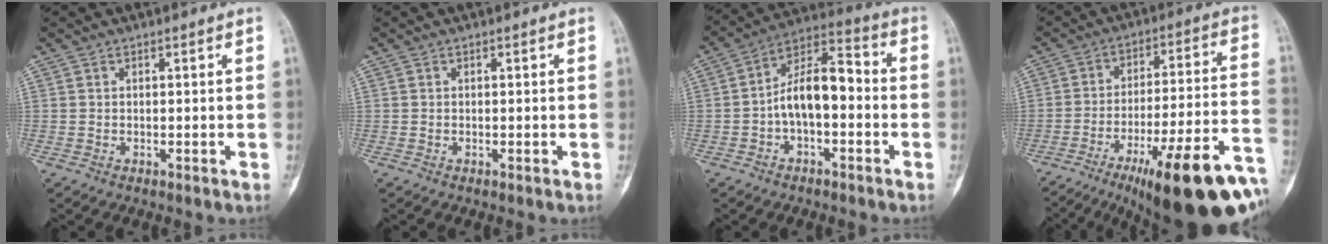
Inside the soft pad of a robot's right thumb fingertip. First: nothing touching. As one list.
[{"total": 0.0}, {"total": 11.4, "force": [-1.9, 5.9, 9.6], "torque": [-0.151, 0.049, -0.042]}, {"total": 25.6, "force": [-14.1, 5.0, 20.8], "torque": [-0.240, 0.058, -0.207]}]